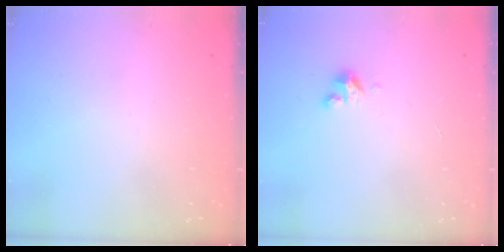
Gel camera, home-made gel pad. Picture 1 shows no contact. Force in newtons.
{"total": 2.8, "press": 2.8, "slide": 0.2}